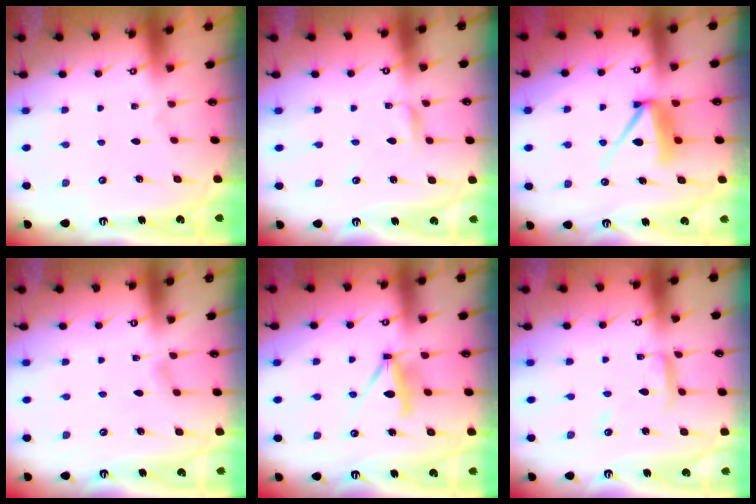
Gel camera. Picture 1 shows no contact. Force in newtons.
{"total": 1.7, "press": 1.7, "slide": 0.1}
{"total": 11.2, "press": 11.2, "slide": 0.7}
{"total": 4.9, "press": 4.9, "slide": 0.6}
{"total": 9.0, "press": 9.0, "slide": 0.8}
{"total": 7.7, "press": 7.7, "slide": 0.3}